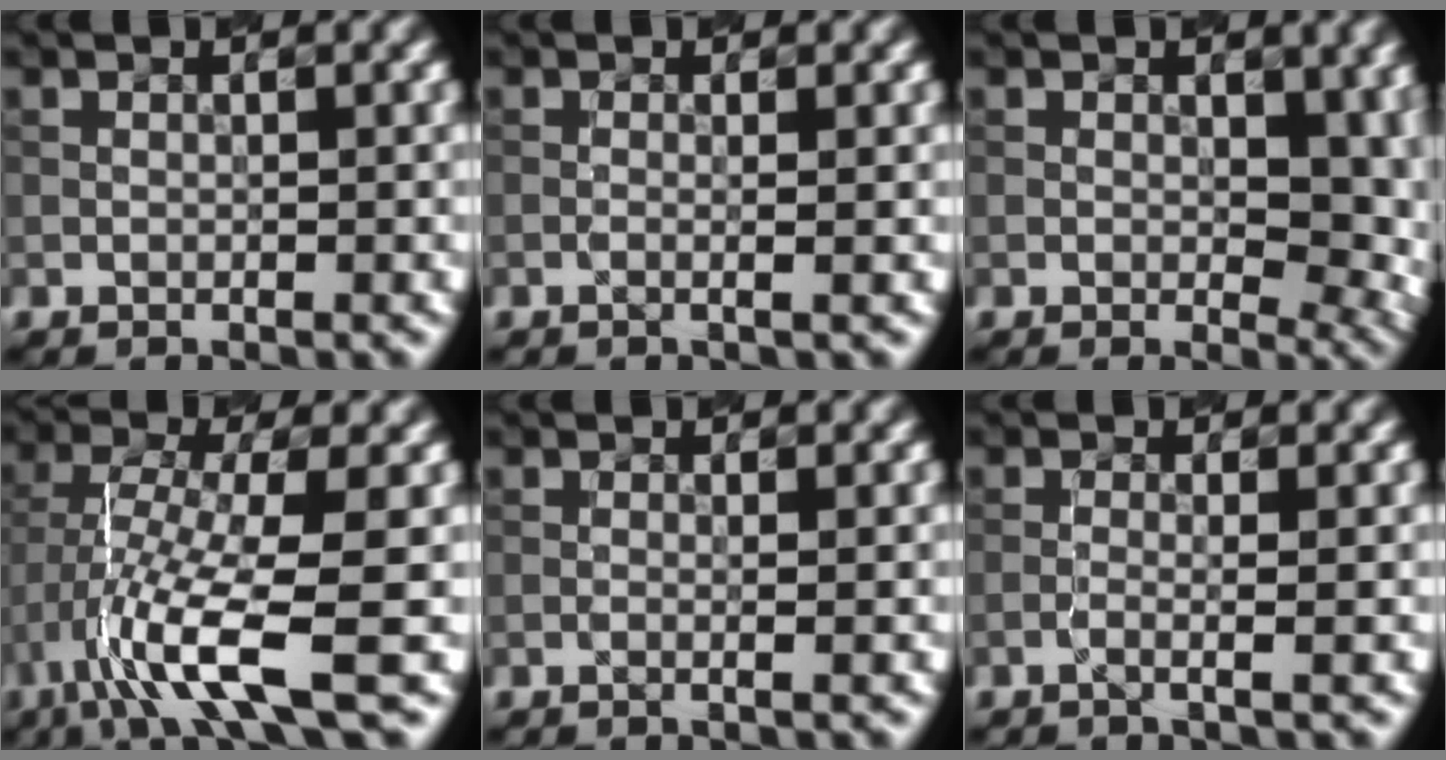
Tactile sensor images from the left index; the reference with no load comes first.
{"total": 1.5, "force": [0.0, 0.6, 1.4], "torque": [-0.014, -0.002, -0.015]}
{"total": 6.7, "force": [0.7, 3.8, 5.5], "torque": [-0.060, -0.006, 0.011]}
{"total": 8.6, "force": [-3.4, 1.8, 7.7], "torque": [-0.157, -0.006, -0.066]}
{"total": 1.2, "force": [0.0, 0.4, 1.1], "torque": [-0.015, -0.003, -0.011]}
{"total": 1.9, "force": [-0.4, 0.6, 1.8], "torque": [-0.025, 0.001, -0.015]}